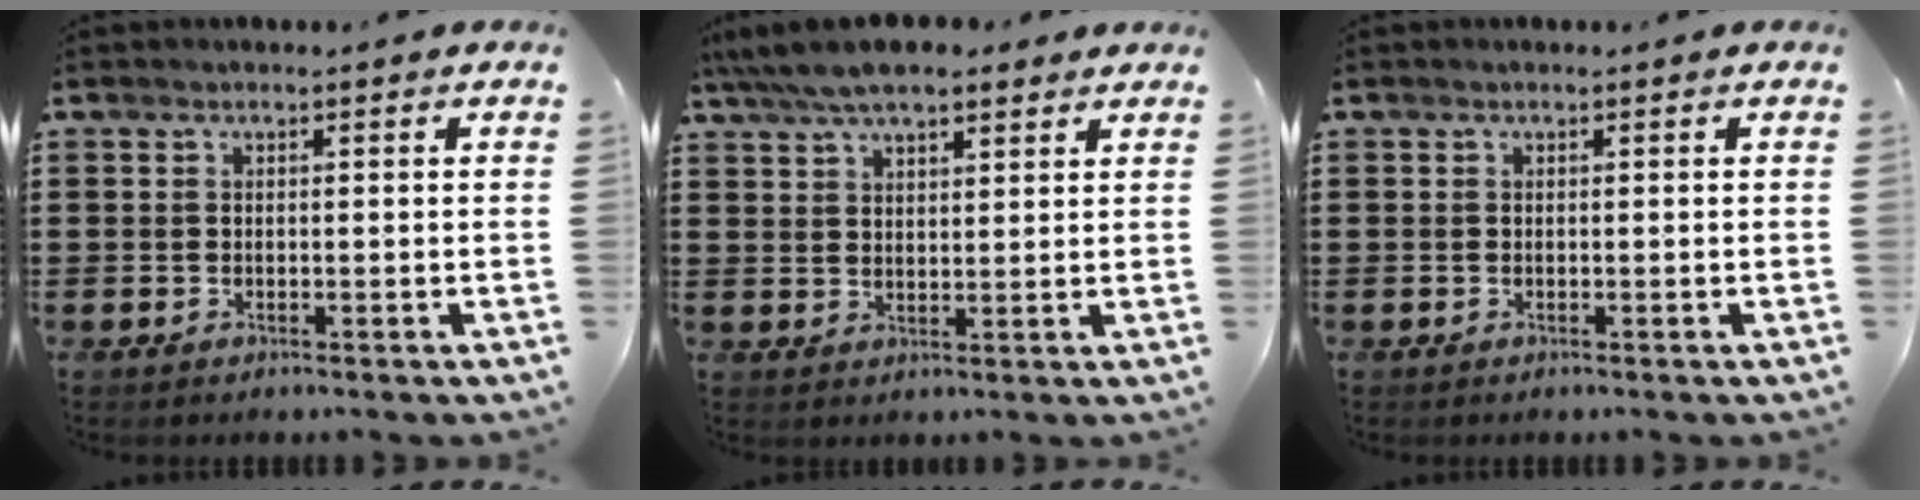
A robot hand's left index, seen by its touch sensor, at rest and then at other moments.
{"total": 6.3, "force": [5.2, 1.9, 2.9], "torque": [-0.072, -0.004, 0.096]}
{"total": 0.0}